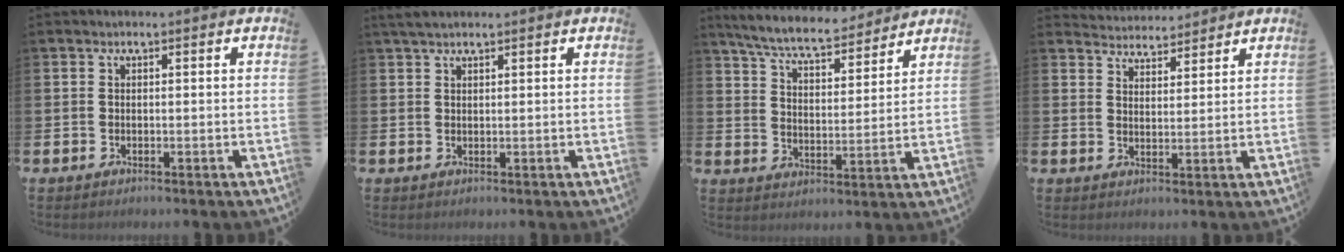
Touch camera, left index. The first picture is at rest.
{"total": 2.0, "force": [1.8, 0.5, 0.9], "torque": [-0.018, 0.005, 0.032]}
{"total": 7.4, "force": [7.0, 1.0, 2.2], "torque": [-0.075, -0.042, 0.123]}
{"total": 4.0, "force": [3.9, 0.5, -0.6], "torque": [0.003, -0.026, 0.070]}